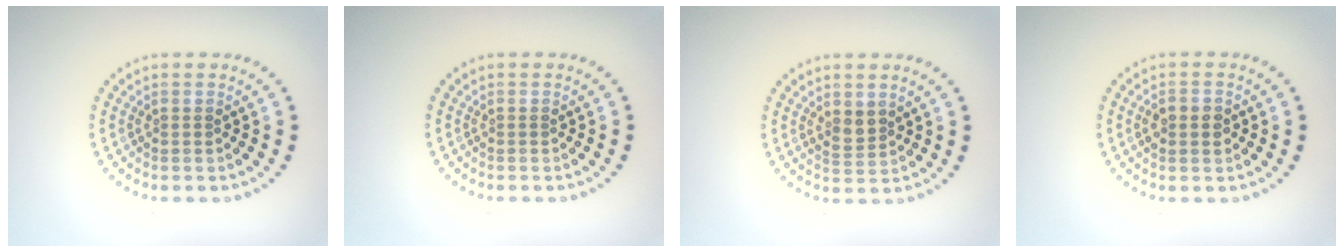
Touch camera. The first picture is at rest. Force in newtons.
{"total": 0.0}
{"total": 1.7, "press": 1.5, "slide": 0.9}
{"total": 2.4, "press": 2.4, "slide": 0.1}